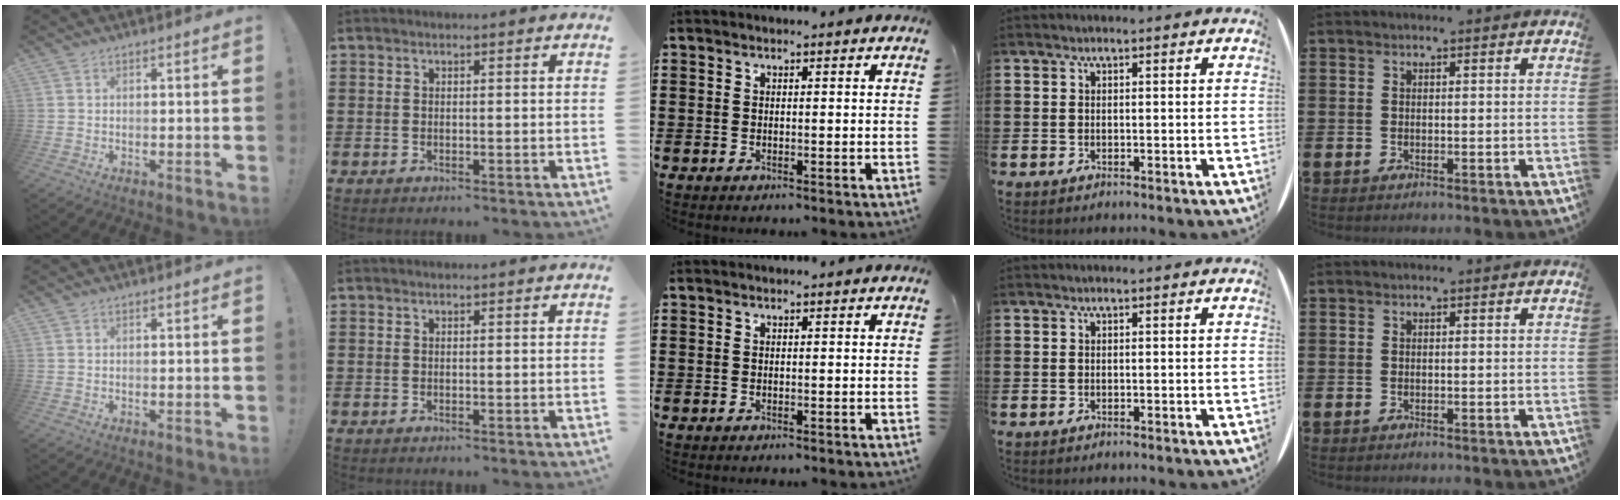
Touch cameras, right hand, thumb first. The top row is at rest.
{}